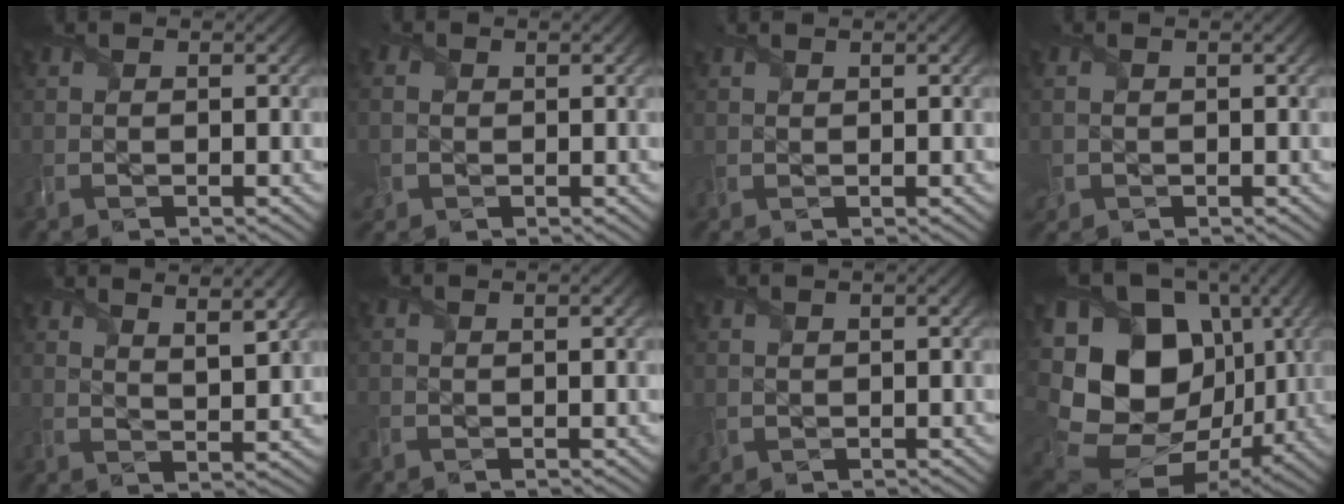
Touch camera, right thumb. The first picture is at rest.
{"total": 2.8, "force": [-0.4, 2.6, 0.9], "torque": [-0.035, -0.006, -0.008]}
{"total": 1.7, "force": [1.1, 0.8, 0.9], "torque": [-0.030, 0.008, 0.026]}
{"total": 2.4, "force": [-0.2, 2.1, 1.0], "torque": [-0.036, -0.008, -0.002]}
{"total": 6.4, "force": [4.7, 1.3, 4.1], "torque": [-0.062, -0.003, 0.071]}
{"total": 1.1, "force": [-0.1, 0.5, 1.0], "torque": [-0.029, -0.005, -0.005]}
{"total": 1.6, "force": [0.8, 1.2, 0.8], "torque": [-0.030, 0.000, 0.022]}
{"total": 20.5, "force": [1.7, 15.8, 13.0], "torque": [-0.301, -0.015, 0.060]}